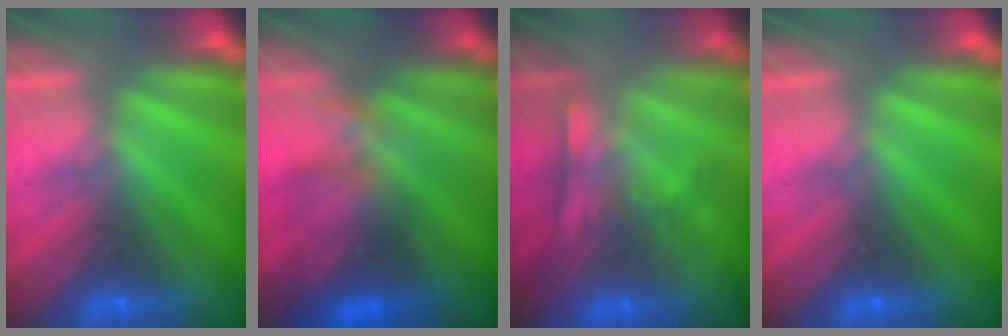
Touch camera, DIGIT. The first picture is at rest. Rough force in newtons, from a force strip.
{"total": 4.4}
{"total": 7.2}
{"total": 0.0}